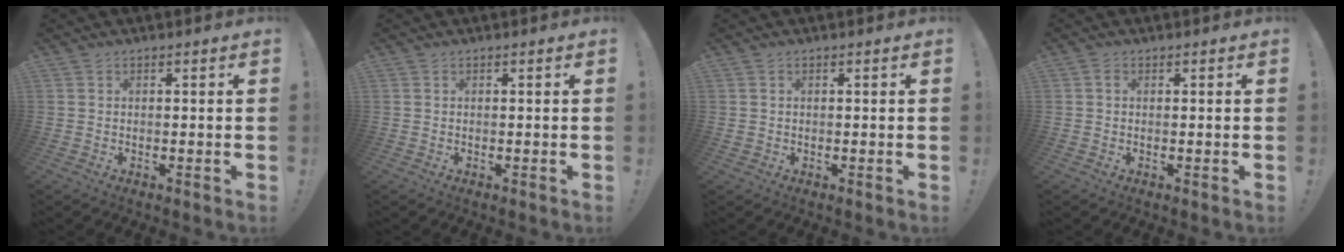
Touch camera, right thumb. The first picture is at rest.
{"total": 0.0}
{"total": 0.6, "force": [0.0, 0.6, 0.1], "torque": [-0.009, 0.005, 0.002]}
{"total": 0.7, "force": [0.0, 0.5, 0.6], "torque": [-0.013, 0.004, 0.000]}